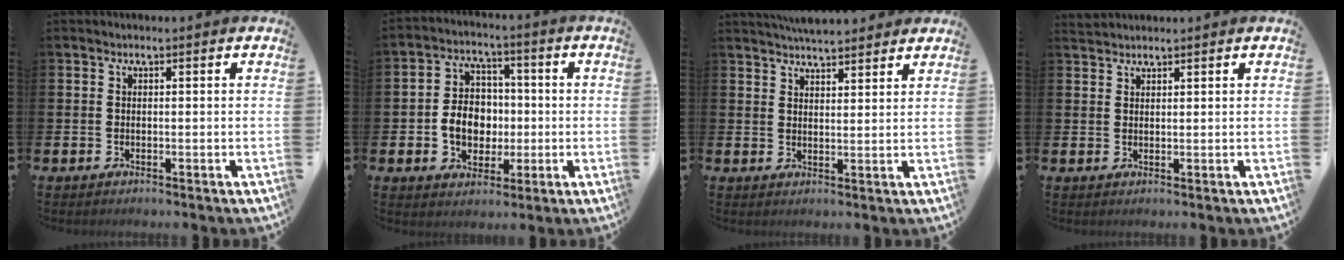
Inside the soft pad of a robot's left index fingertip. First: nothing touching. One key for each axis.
{"total": 6.8, "fx": -0.9, "fy": 5.7, "fz": 3.6, "tx": -0.060, "ty": 0.013, "tz": -0.020}
{"total": 4.4, "fx": 4.4, "fy": 0.5, "fz": 0.3, "tx": -0.010, "ty": -0.020, "tz": 0.080}
{"total": 1.7, "fx": 1.6, "fy": 0.5, "fz": 0.1, "tx": 0.003, "ty": -0.002, "tz": 0.029}